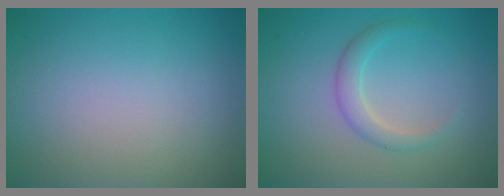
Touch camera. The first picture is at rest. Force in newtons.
{"total": 2.0, "press": 2.0, "slide": 0.0}